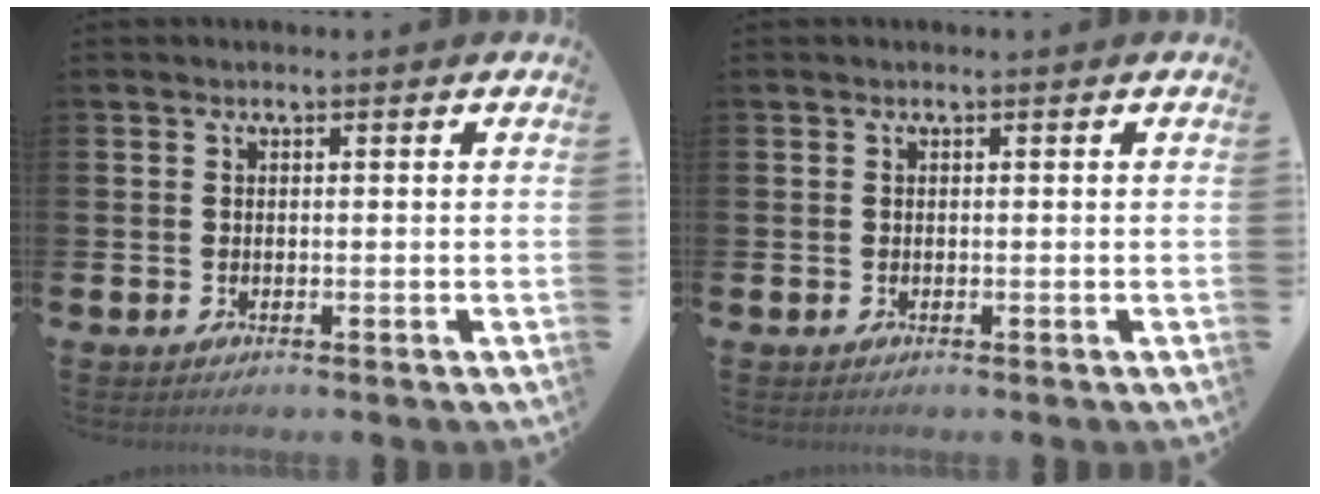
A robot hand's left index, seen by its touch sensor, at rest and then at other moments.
{"total": 0.0}